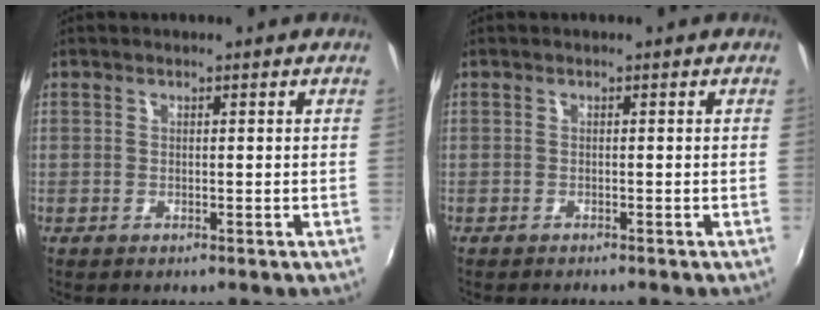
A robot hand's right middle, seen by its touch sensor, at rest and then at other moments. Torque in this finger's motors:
{"motor_torque": [0.32, -0.27, 0.21, 0.10]}